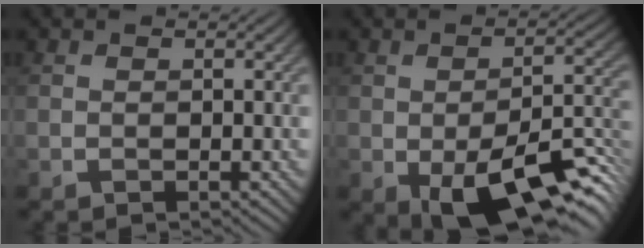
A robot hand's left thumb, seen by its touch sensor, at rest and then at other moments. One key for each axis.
{"total": 14.3, "fx": -6.2, "fy": 6.4, "fz": 11.3, "tx": -0.169, "ty": -0.026, "tz": -0.087}